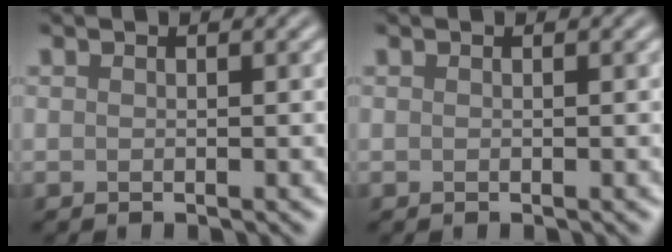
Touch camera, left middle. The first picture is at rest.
{"total": 0.0}